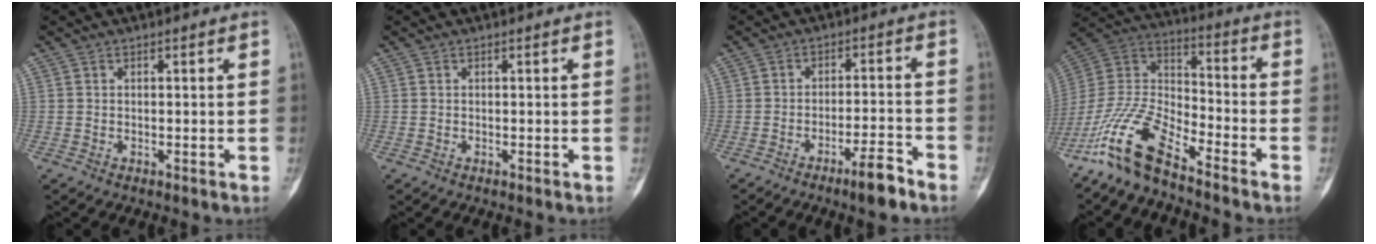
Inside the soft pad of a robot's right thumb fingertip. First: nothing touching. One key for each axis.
{"total": 0.0}
{"total": 6.3, "fx": -4.4, "fy": 0.9, "fz": 4.4, "tx": -0.076, "ty": 0.028, "tz": -0.071}
{"total": 14.5, "fx": -10.9, "fy": 4.6, "fz": 8.4, "tx": -0.166, "ty": 0.070, "tz": -0.217}